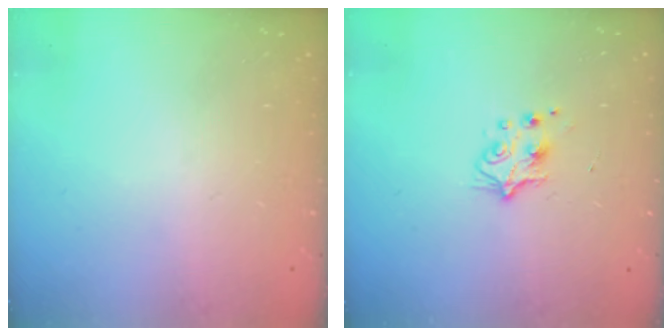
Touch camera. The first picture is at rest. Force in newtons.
{"total": 5.5, "press": 5.4, "slide": 0.7}